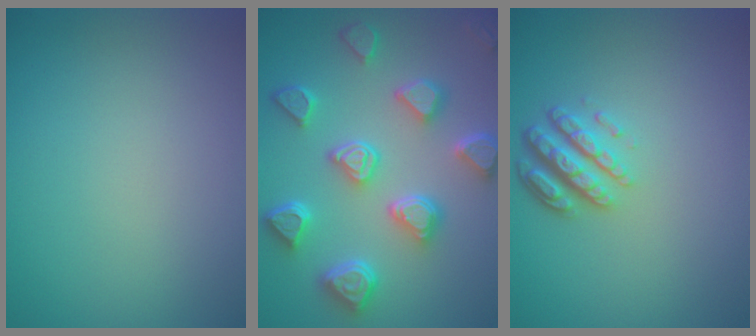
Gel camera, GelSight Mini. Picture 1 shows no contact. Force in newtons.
{"total": 7.0, "press": 5.8, "slide": 3.9}
{"total": 4.1, "press": 3.1, "slide": 2.7}